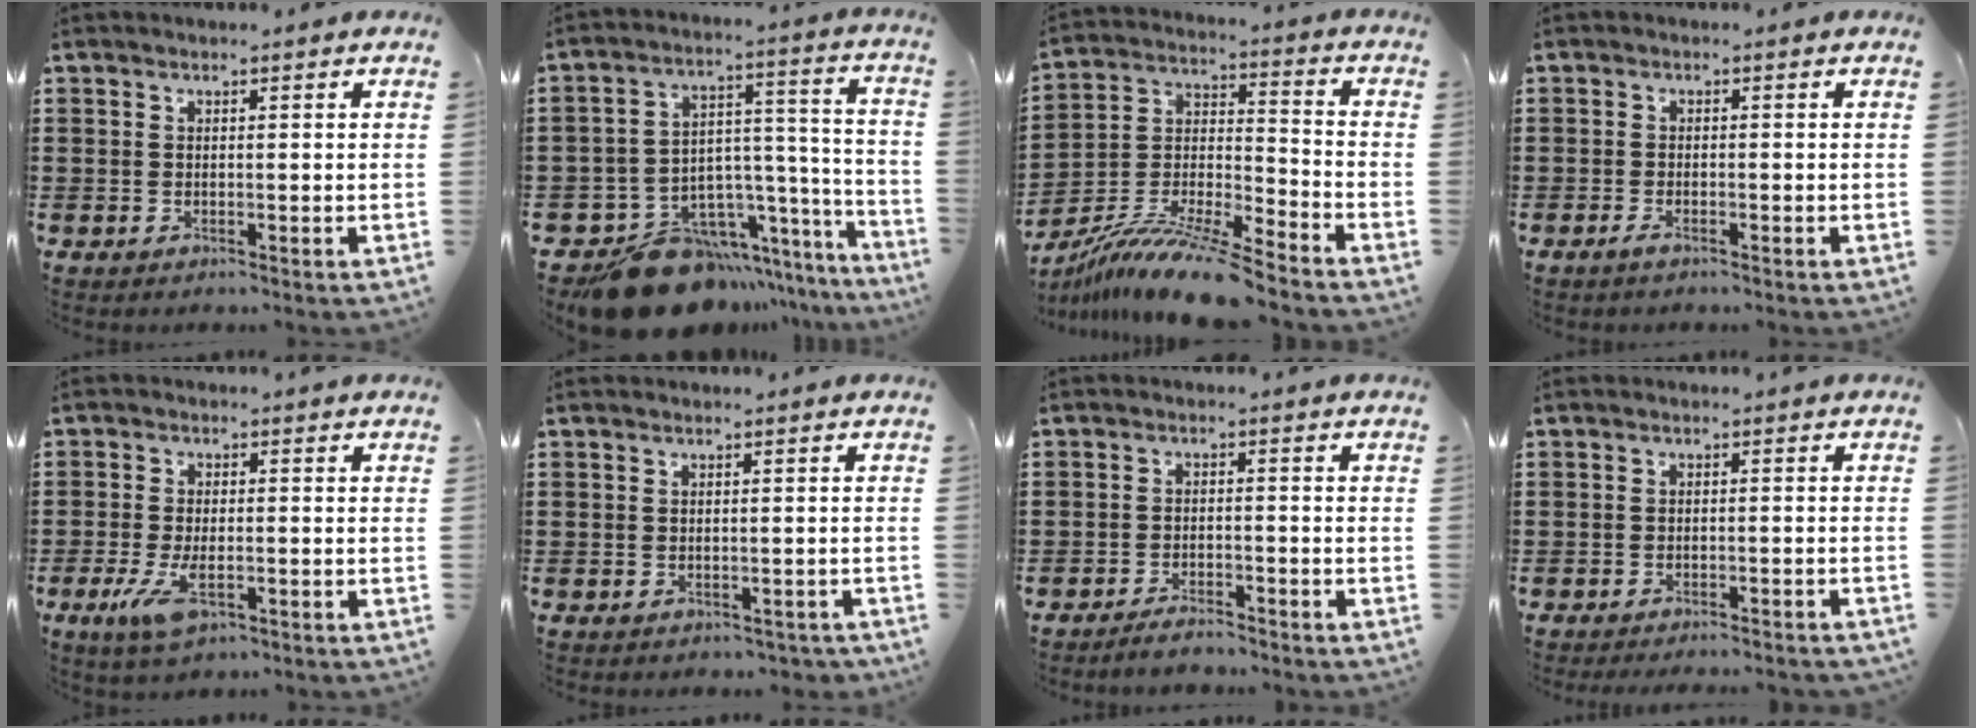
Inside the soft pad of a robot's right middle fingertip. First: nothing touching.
{"total": 12.6, "force": [-10.1, 6.7, 3.2], "torque": [-0.054, 0.041, -0.175]}
{"total": 11.5, "force": [-10.4, -0.1, 4.8], "torque": [-0.086, 0.013, -0.206]}
{"total": 1.2, "force": [-0.8, 0.1, 0.8], "torque": [-0.025, -0.008, -0.017]}
{"total": 5.2, "force": [-1.9, 2.2, 4.3], "torque": [-0.108, -0.013, -0.039]}
{"total": 0.8, "force": [-0.6, 0.5, 0.2], "torque": [-0.006, -0.002, -0.012]}
{"total": 2.7, "force": [-2.6, 0.2, 0.6], "torque": [-0.013, 0.001, -0.052]}
{"total": 1.5, "force": [-1.4, -0.2, 0.3], "torque": [-0.007, 0.002, -0.028]}